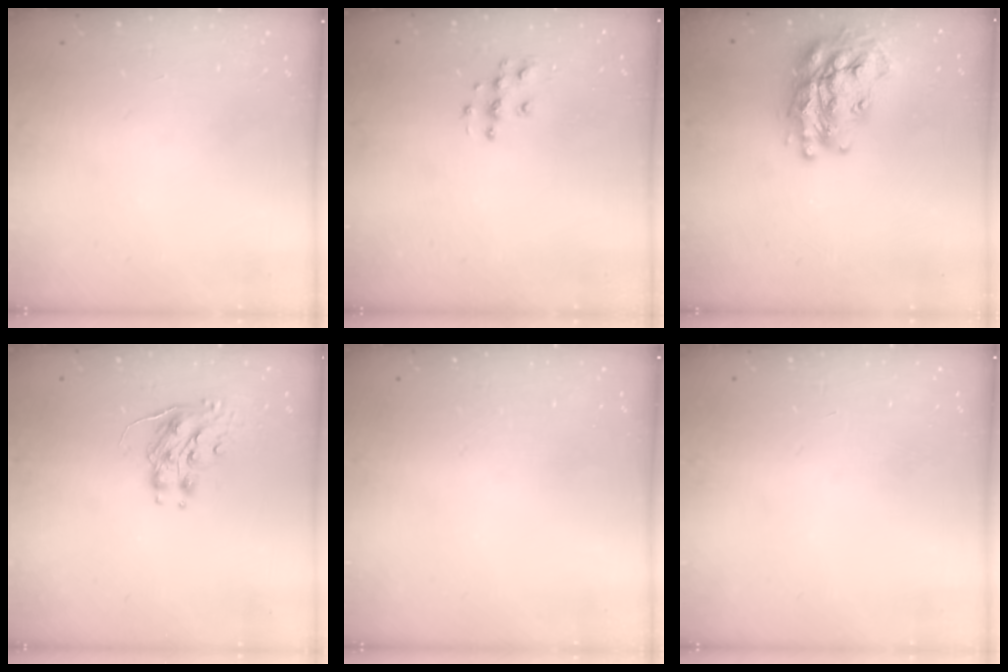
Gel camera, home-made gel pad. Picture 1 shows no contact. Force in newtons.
{"total": 4.8, "press": 4.8, "slide": 0.3}
{"total": 25.6, "press": 25.5, "slide": 2.2}
{"total": 8.5, "press": 8.4, "slide": 0.6}
{"total": 0.0}
{"total": 0.0}